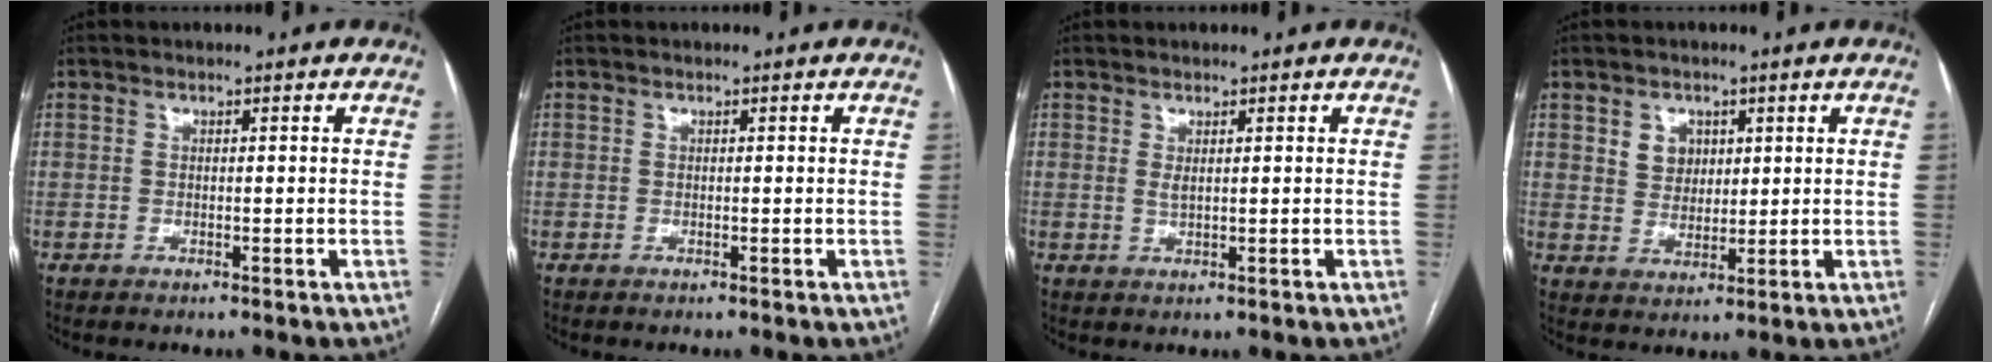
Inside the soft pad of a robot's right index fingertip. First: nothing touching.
{"total": 0.0}
{"total": 0.9, "force": [0.4, 0.2, 0.8], "torque": [-0.018, -0.004, 0.009]}
{"total": 4.2, "force": [1.7, 3.5, 1.6], "torque": [-0.027, 0.007, 0.035]}